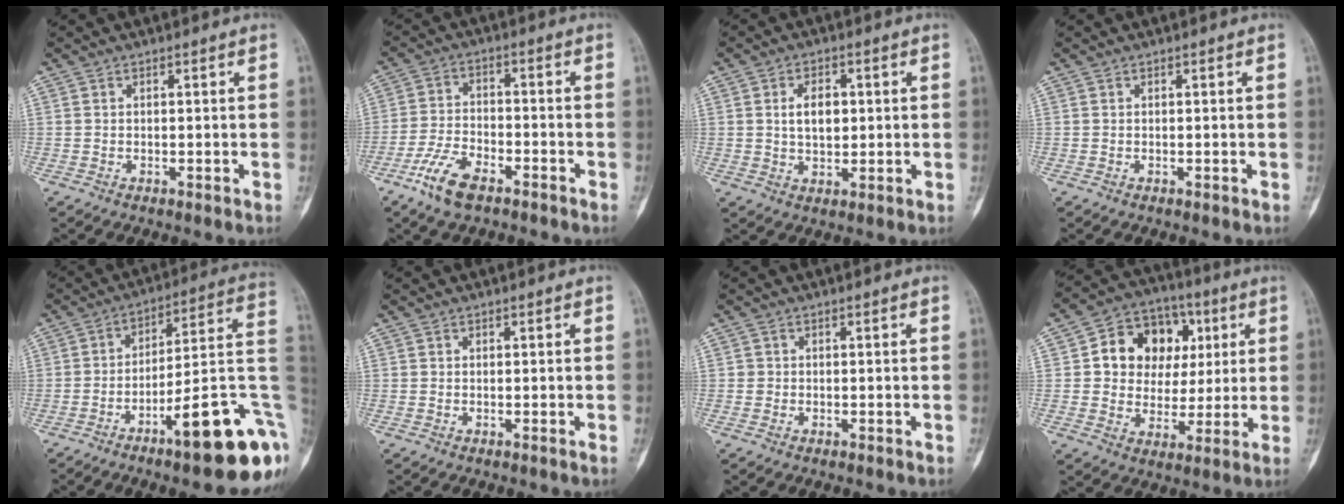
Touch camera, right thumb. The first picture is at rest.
{"total": 8.6, "force": [-5.5, 3.5, 5.5], "torque": [-0.120, 0.022, -0.106]}
{"total": 5.8, "force": [1.0, 3.7, 4.3], "torque": [-0.052, -0.001, 0.018]}
{"total": 0.0}
{"total": 21.2, "force": [-7.9, 4.8, 19.1], "torque": [-0.198, 0.059, -0.104]}
{"total": 0.0}
{"total": 0.8, "force": [-0.1, 0.8, 0.0], "torque": [0.008, 0.007, -0.004]}
{"total": 15.0, "force": [3.5, 12.1, 8.2], "torque": [-0.081, 0.012, 0.058]}